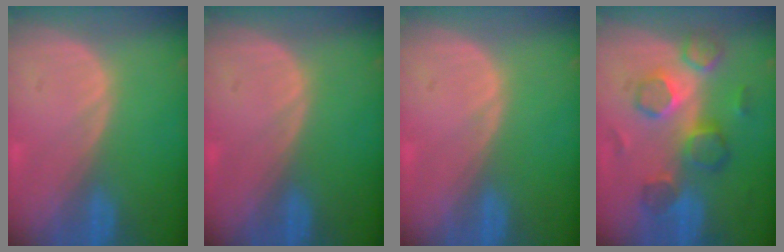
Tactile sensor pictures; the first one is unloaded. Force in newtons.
{"total": 0.0}
{"total": 0.5, "press": 0.1, "slide": 0.5}
{"total": 8.4, "press": 8.2, "slide": 1.8}